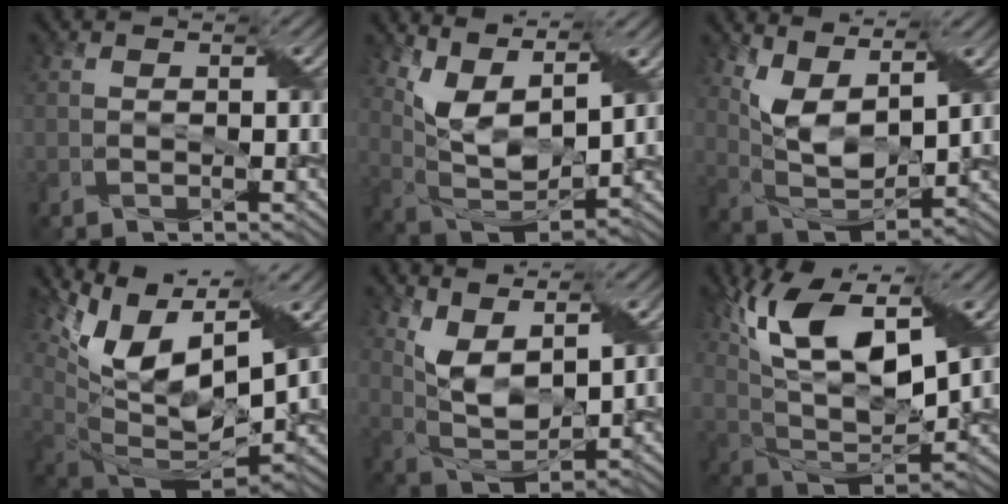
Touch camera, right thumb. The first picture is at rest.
{"total": 9.2, "force": [4.9, 4.1, 6.6], "torque": [-0.152, -0.003, 0.099]}
{"total": 8.3, "force": [4.4, 3.8, 6.0], "torque": [-0.135, -0.003, 0.087]}
{"total": 16.2, "force": [6.5, 7.2, 13.0], "torque": [-0.266, 0.017, 0.113]}
{"total": 7.5, "force": [4.2, 3.3, 5.3], "torque": [-0.119, -0.003, 0.085]}
{"total": 17.5, "force": [8.0, 8.5, 13.1], "torque": [-0.281, 0.033, 0.140]}